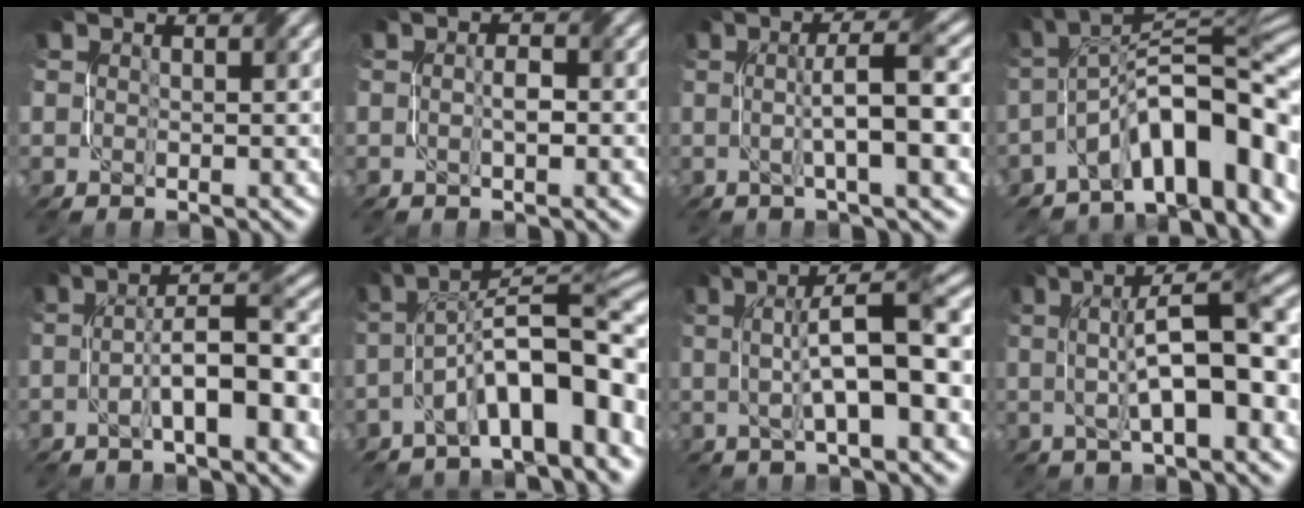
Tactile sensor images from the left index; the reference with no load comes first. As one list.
[{"total": 1.4, "force": [-0.5, 0.5, 1.3], "torque": [-0.023, 0.003, -0.007]}, {"total": 7.1, "force": [0.1, 1.4, 7.0], "torque": [-0.103, 0.010, 0.000]}, {"total": 12.9, "force": [-5.4, 5.2, 10.5], "torque": [-0.139, 0.020, -0.084]}, {"total": 7.8, "force": [-1.6, 1.9, 7.4], "torque": [-0.113, 0.014, -0.027]}, {"total": 11.4, "force": [-4.1, 3.8, 10.0], "torque": [-0.146, 0.020, -0.066]}, {"total": 8.8, "force": [0.7, 2.3, 8.5], "torque": [-0.126, 0.013, 0.011]}, {"total": 9.1, "force": [0.5, 2.5, 8.7], "torque": [-0.127, 0.011, 0.009]}]